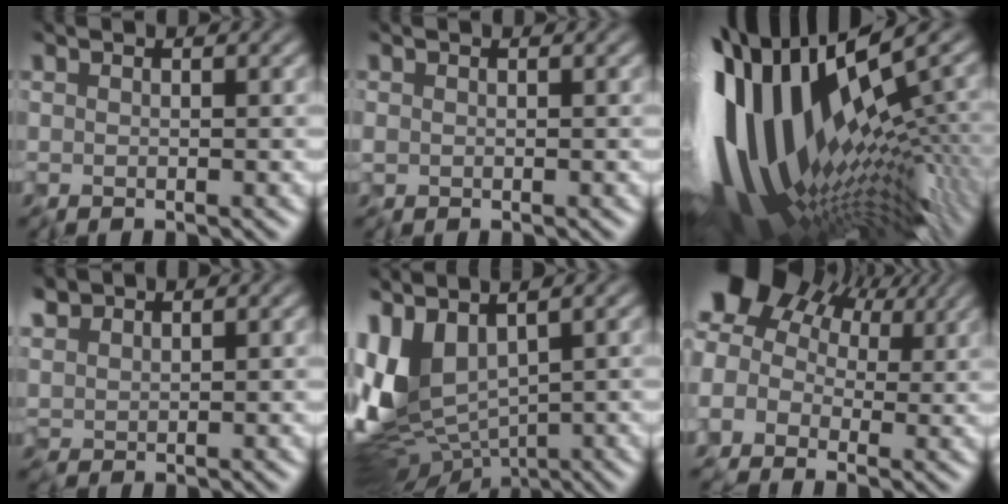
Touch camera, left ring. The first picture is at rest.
{"total": 0.0}
{"total": 16.7, "force": [-0.4, 5.9, 15.6], "torque": [-0.287, -0.017, 0.002]}
{"total": 2.3, "force": [1.7, 1.1, 1.1], "torque": [-0.041, 0.002, 0.039]}
{"total": 8.6, "force": [0.5, 4.6, 7.3], "torque": [-0.172, -0.021, 0.016]}
{"total": 8.3, "force": [2.6, 5.7, 5.4], "torque": [-0.098, 0.037, 0.022]}